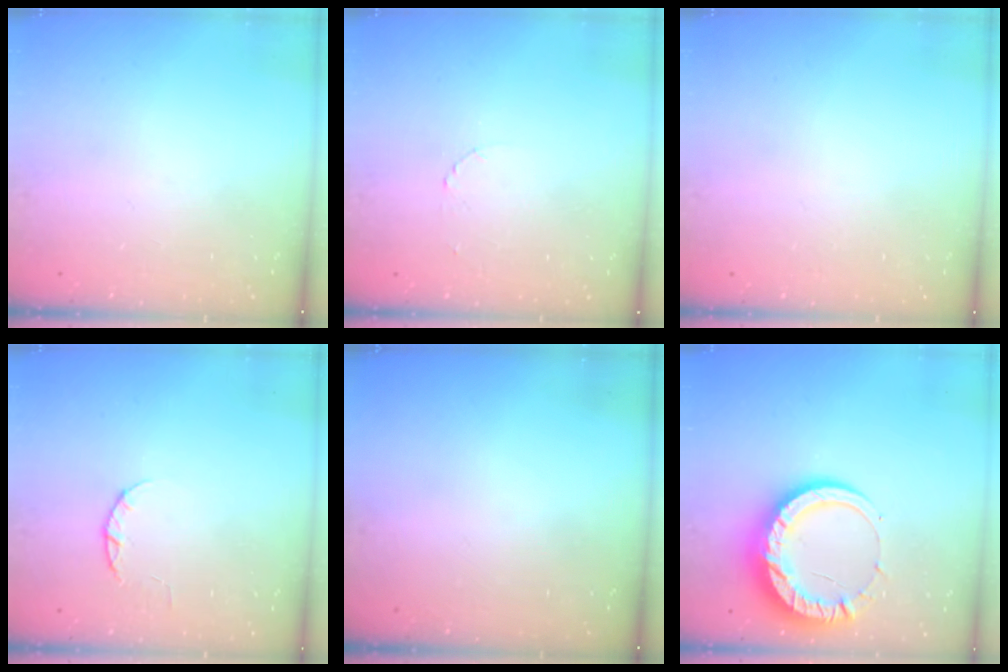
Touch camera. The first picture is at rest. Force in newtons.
{"total": 1.3, "press": 1.3, "slide": 0.1}
{"total": 2.6, "press": 2.6, "slide": 0.2}
{"total": 2.4, "press": 2.3, "slide": 0.4}
{"total": 0.0}
{"total": 14.4, "press": 14.4, "slide": 1.3}